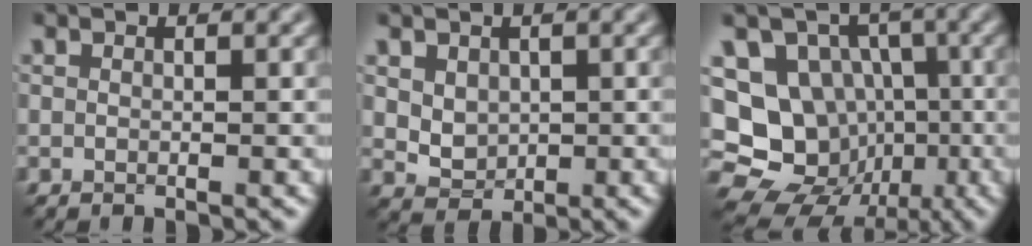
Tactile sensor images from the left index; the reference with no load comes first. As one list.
[{"total": 2.4, "force": [0.5, 1.9, 1.4], "torque": [-0.033, -0.004, 0.016]}, {"total": 15.6, "force": [-3.2, 14.2, 5.7], "torque": [-0.138, 0.010, -0.054]}]